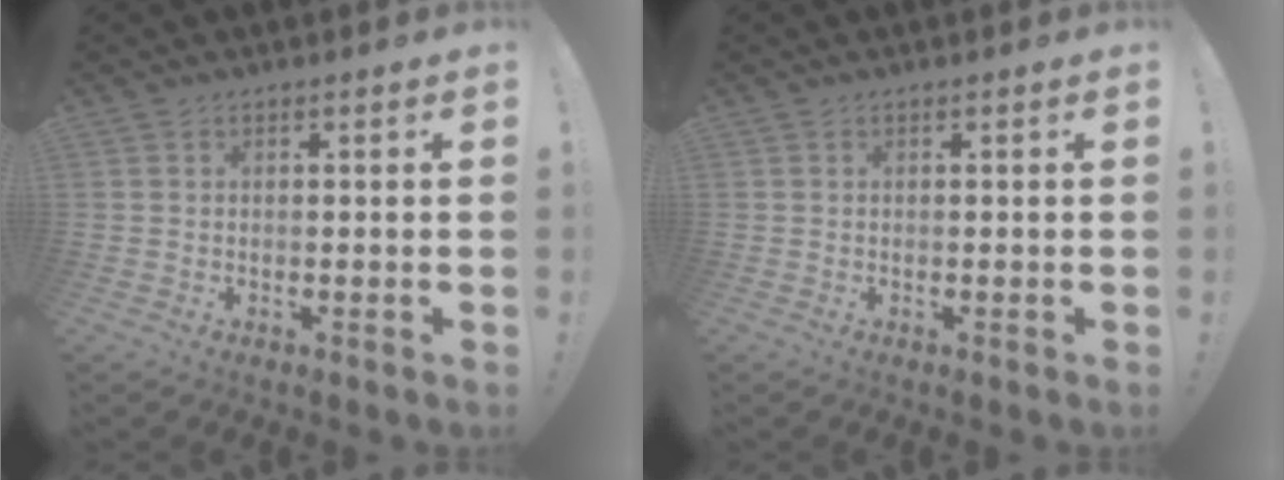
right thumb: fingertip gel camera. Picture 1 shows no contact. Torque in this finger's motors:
{"motor_torque": [0.00, 0.00, 0.00, 0.00, 0.00]}